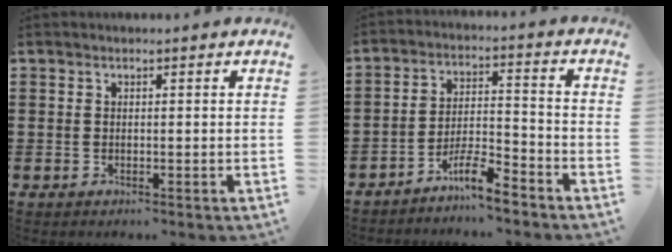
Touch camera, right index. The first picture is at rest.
{"total": 6.5, "force": [-5.7, 0.7, 3.2], "torque": [-0.069, 0.000, -0.109]}